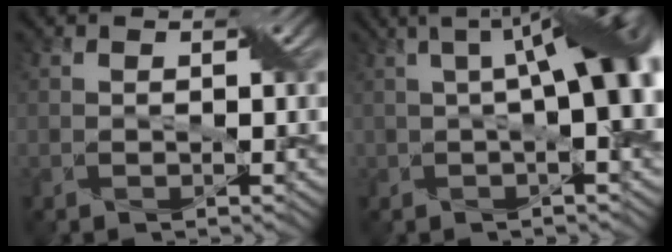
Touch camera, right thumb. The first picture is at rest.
{"total": 11.4, "force": [0.8, 4.1, 10.6], "torque": [-0.128, 0.029, -0.002]}